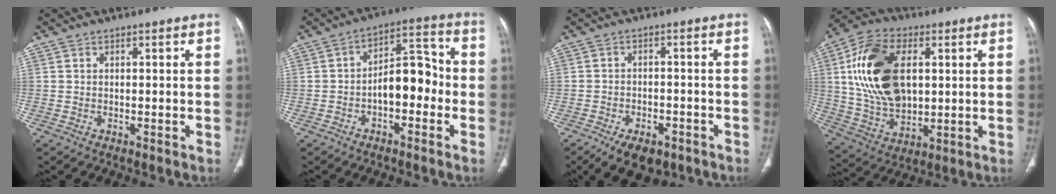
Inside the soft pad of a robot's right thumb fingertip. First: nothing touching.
{"total": 9.7, "force": [-2.2, 5.6, 7.7], "torque": [-0.087, 0.046, -0.043]}
{"total": 9.6, "force": [-6.2, 5.3, 5.0], "torque": [-0.058, 0.020, -0.091]}
{"total": 19.8, "force": [4.1, 12.1, 15.2], "torque": [-0.270, -0.007, 0.080]}